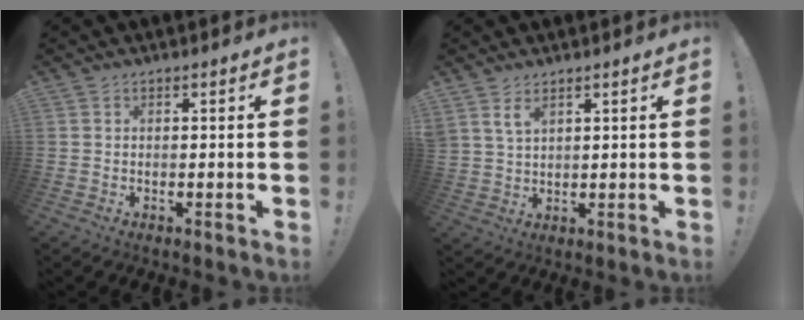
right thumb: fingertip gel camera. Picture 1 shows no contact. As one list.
[{"total": 4.5, "force": [3.1, 2.0, 2.5], "torque": [-0.042, -0.017, 0.059]}]